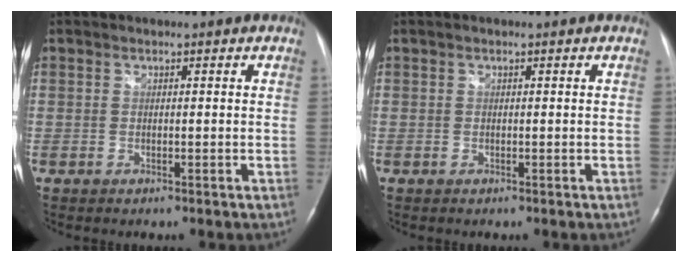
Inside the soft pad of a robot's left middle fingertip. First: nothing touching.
{"total": 0.0}